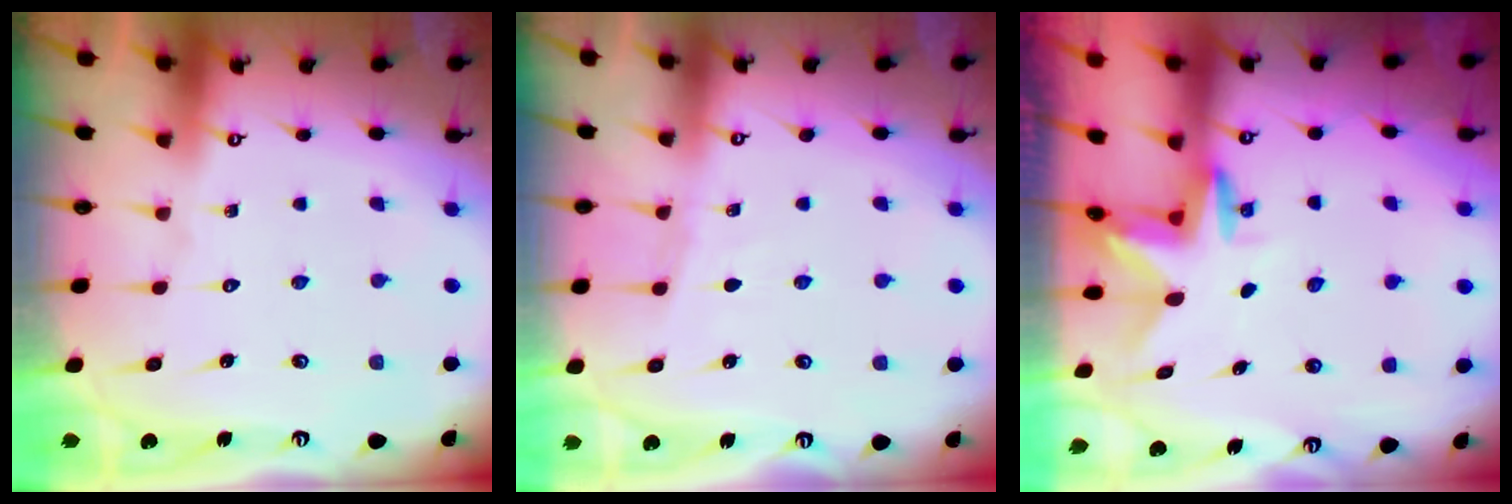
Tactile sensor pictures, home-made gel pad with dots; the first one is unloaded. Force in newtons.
{"total": 2.7, "press": 2.6, "slide": 0.4}
{"total": 3.0, "press": 3.0, "slide": 0.2}